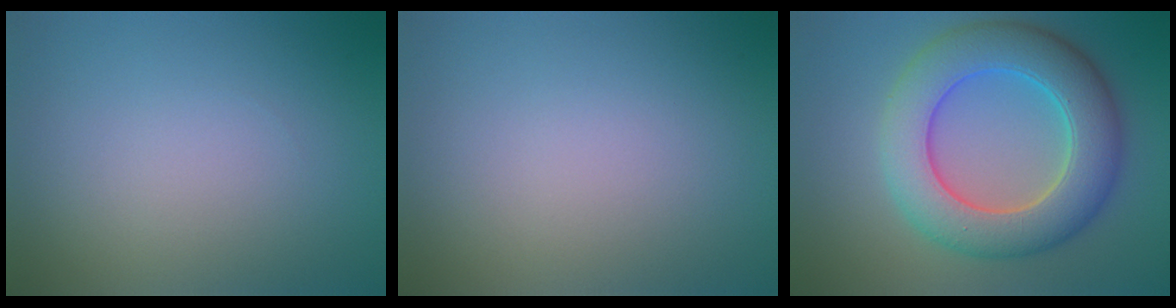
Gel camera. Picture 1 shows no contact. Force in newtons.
{"total": 0.0}
{"total": 9.2, "press": 9.2, "slide": 0.3}